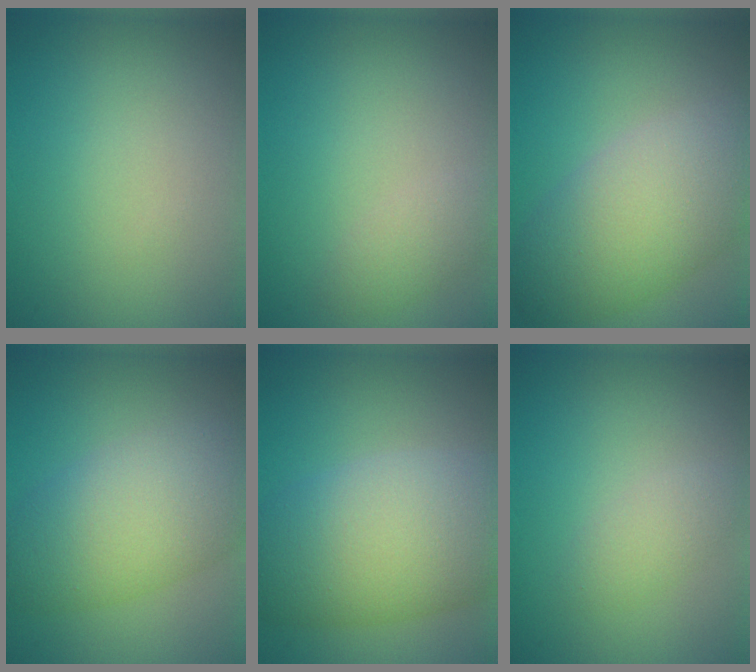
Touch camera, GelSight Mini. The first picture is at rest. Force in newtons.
{"total": 1.5, "press": 1.5, "slide": 0.1}
{"total": 7.4, "press": 7.4, "slide": 0.4}
{"total": 7.3, "press": 7.3, "slide": 0.5}
{"total": 10.1, "press": 10.1, "slide": 0.1}
{"total": 1.6, "press": 1.6, "slide": 0.1}